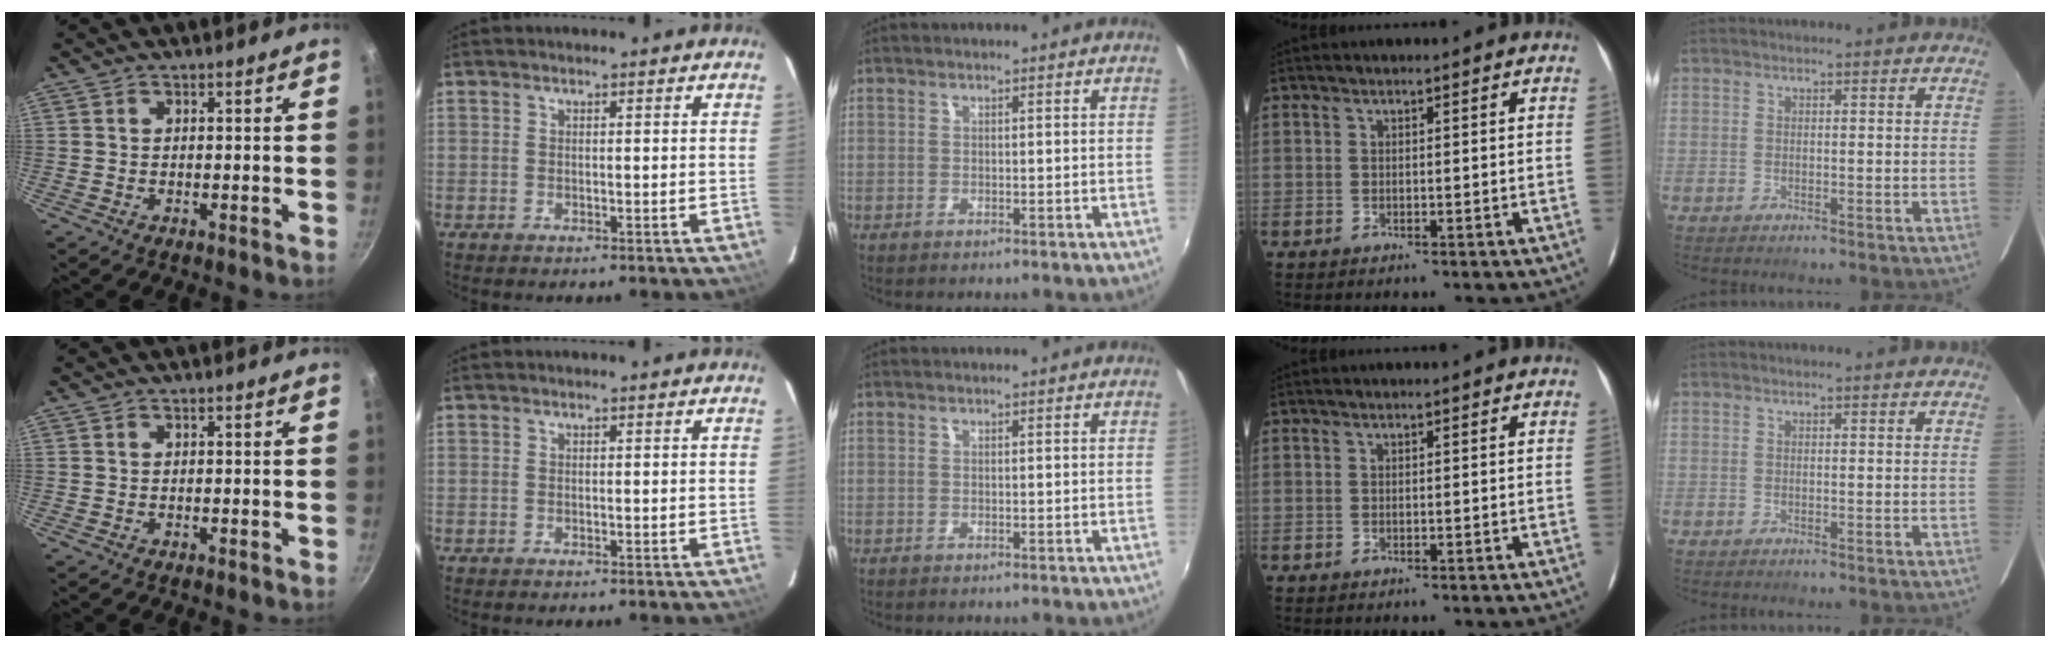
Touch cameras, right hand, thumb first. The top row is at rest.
{}